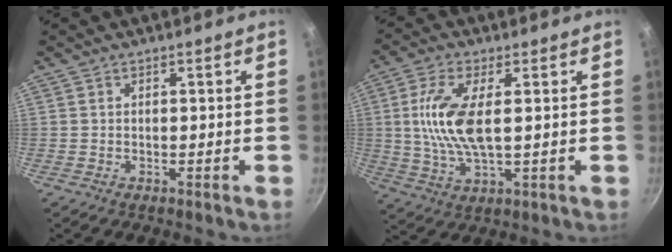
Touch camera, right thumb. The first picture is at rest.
{"total": 11.0, "force": [1.5, 4.3, 10.0], "torque": [-0.211, -0.002, 0.030]}